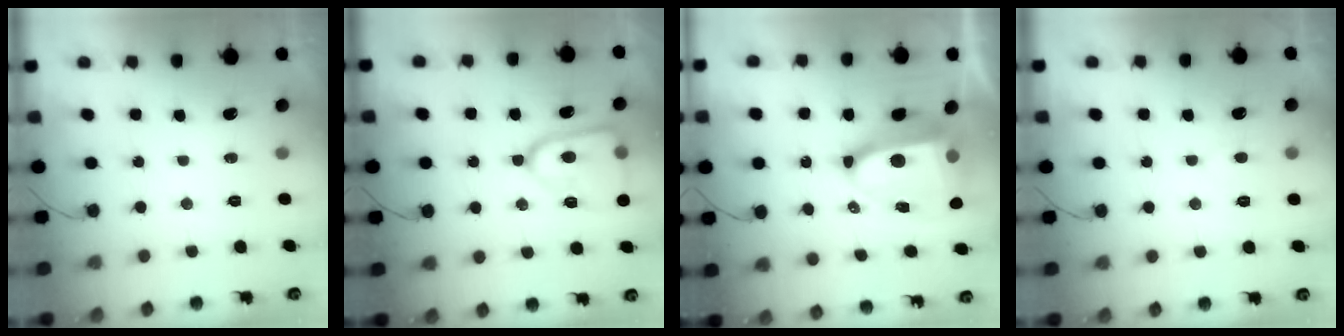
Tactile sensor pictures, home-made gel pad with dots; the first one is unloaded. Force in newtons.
{"total": 14.8, "press": 14.7, "slide": 1.2}
{"total": 14.6, "press": 14.5, "slide": 1.5}
{"total": 2.8, "press": 2.8, "slide": 0.2}